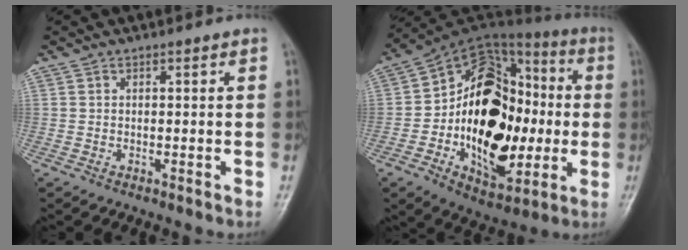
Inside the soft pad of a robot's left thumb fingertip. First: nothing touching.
{"total": 25.9, "force": [-3.6, 16.8, 19.4], "torque": [-0.259, 0.030, -0.050]}